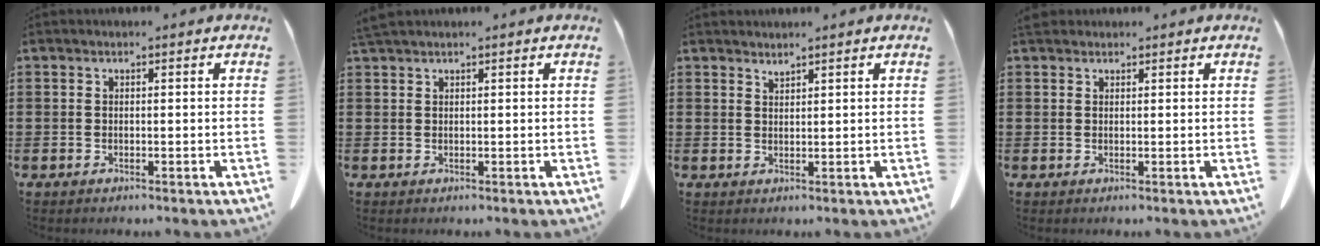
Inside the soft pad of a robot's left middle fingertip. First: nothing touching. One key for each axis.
{"total": 1.3, "fx": 1.2, "fy": 0.0, "fz": 0.5, "tx": -0.013, "ty": -0.002, "tz": 0.024}
{"total": 1.4, "fx": 1.4, "fy": -0.1, "fz": 0.1, "tx": -0.005, "ty": -0.005, "tz": 0.028}
{"total": 1.5, "fx": 1.3, "fy": 0.6, "fz": 0.3, "tx": -0.012, "ty": 0.003, "tz": 0.027}